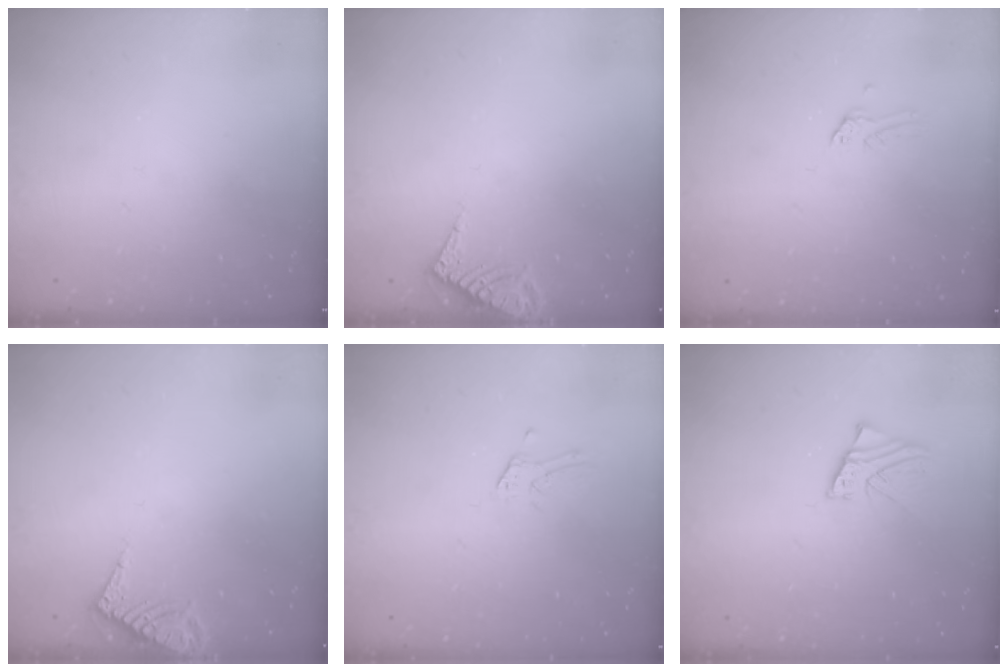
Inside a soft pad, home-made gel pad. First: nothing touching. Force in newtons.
{"total": 7.4, "press": 7.4, "slide": 0.4}
{"total": 0.0}
{"total": 7.4, "press": 7.4, "slide": 0.4}
{"total": 2.4, "press": 2.4, "slide": 0.3}
{"total": 2.4, "press": 2.4, "slide": 0.2}